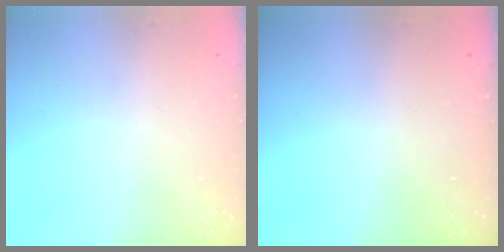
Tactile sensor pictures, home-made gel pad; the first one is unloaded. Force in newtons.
{"total": 0.0}